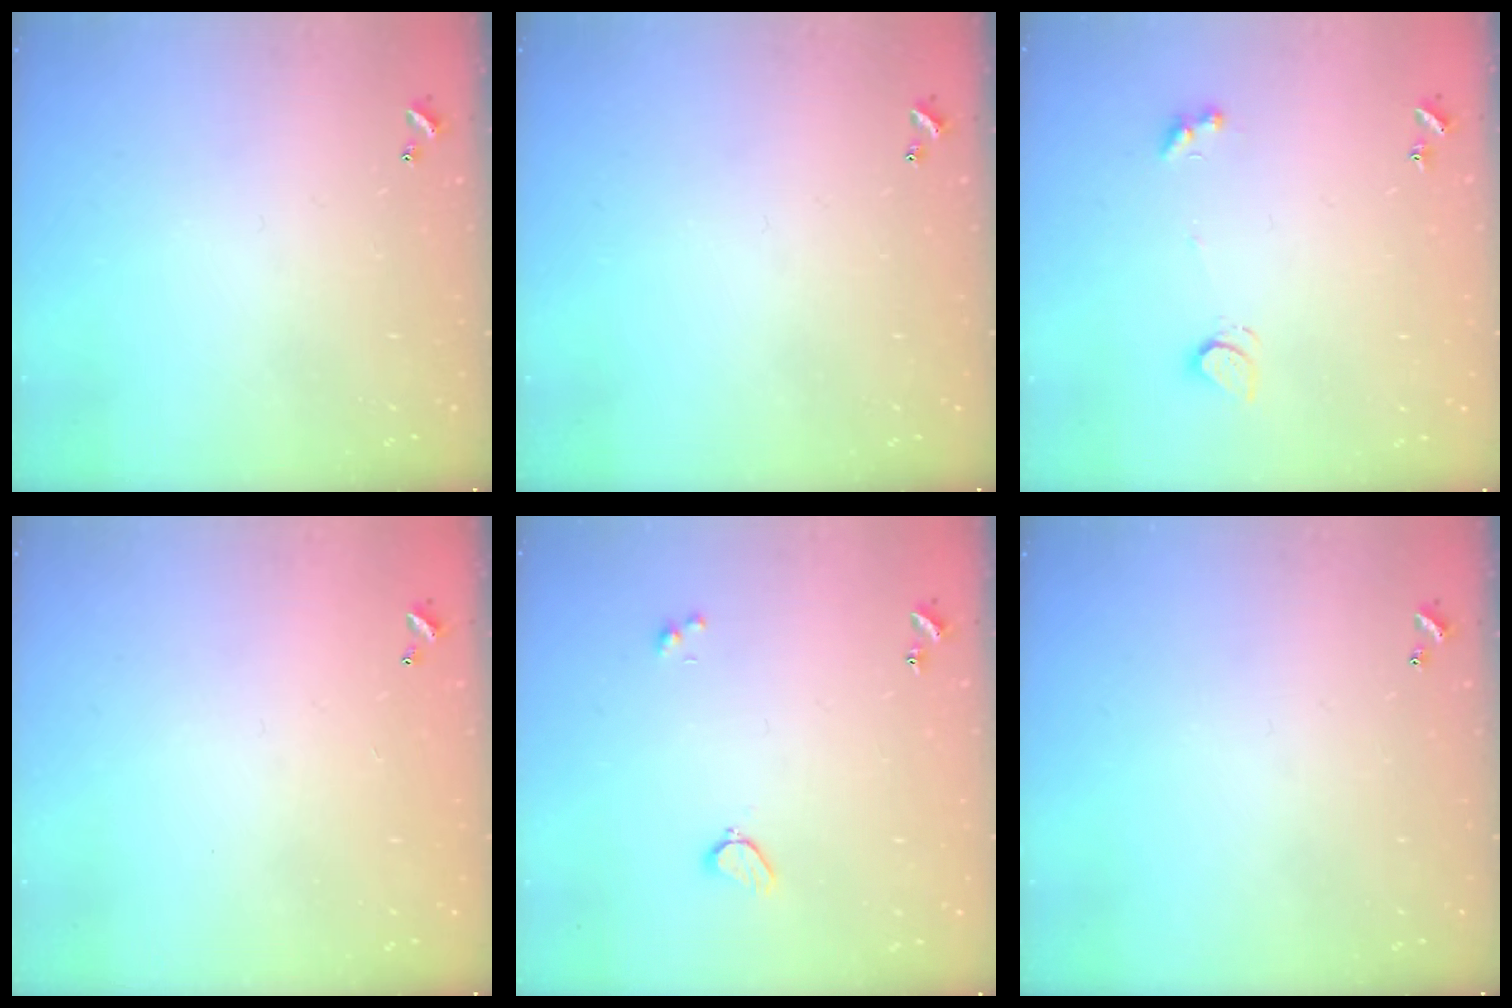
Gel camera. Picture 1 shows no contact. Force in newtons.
{"total": 0.0}
{"total": 1.4, "press": 1.2, "slide": 0.6}
{"total": 2.9, "press": 2.9, "slide": 0.1}
{"total": 2.0, "press": 1.9, "slide": 0.6}
{"total": 0.0}